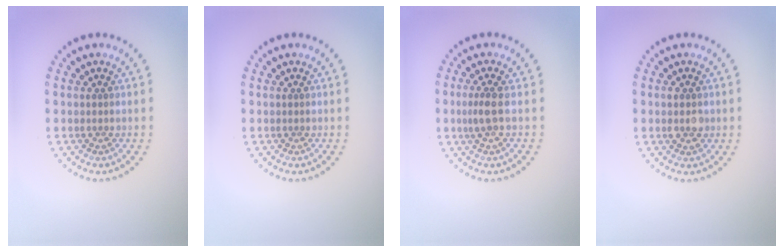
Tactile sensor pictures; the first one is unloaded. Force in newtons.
{"total": 0.0}
{"total": 1.8, "press": 1.5, "slide": 1.0}
{"total": 1.5, "press": 1.5, "slide": 0.1}